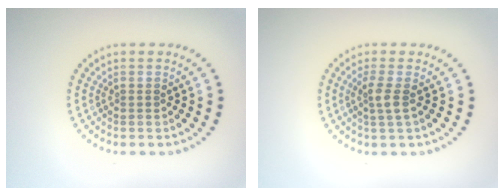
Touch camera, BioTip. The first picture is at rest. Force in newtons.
{"total": 1.8, "press": 1.5, "slide": 1.0}